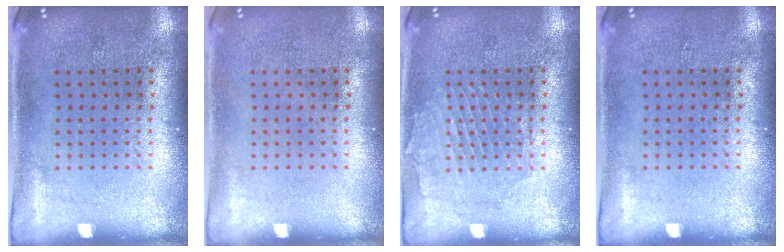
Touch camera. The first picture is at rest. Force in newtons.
{"total": 0.0}
{"total": 1.4, "press": 1.4, "slide": 0.0}
{"total": 0.0}